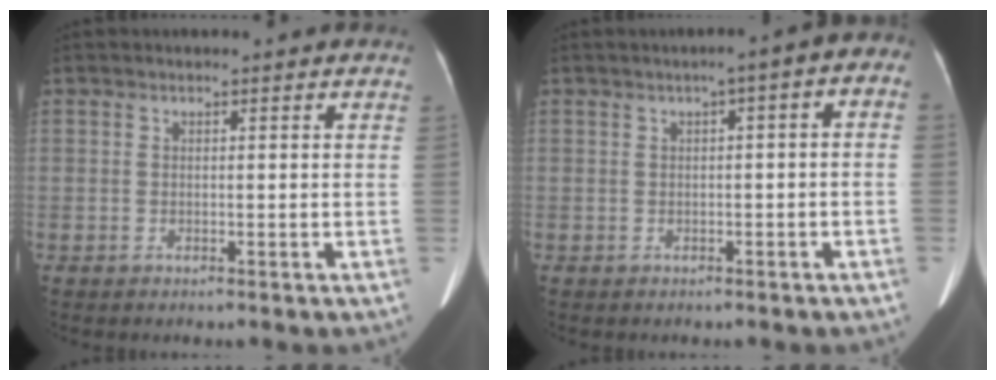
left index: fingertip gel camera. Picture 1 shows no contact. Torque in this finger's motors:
{"motor_torque": [0.20, -0.36, 0.00, -0.05]}